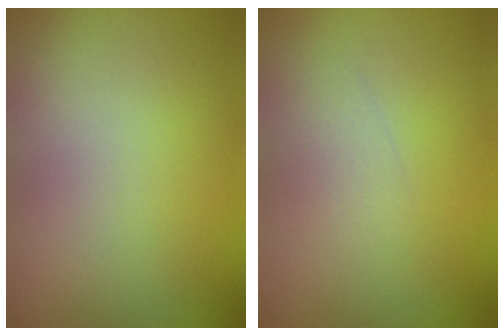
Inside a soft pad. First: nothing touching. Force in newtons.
{"total": 1.4, "press": 1.4, "slide": 0.1}